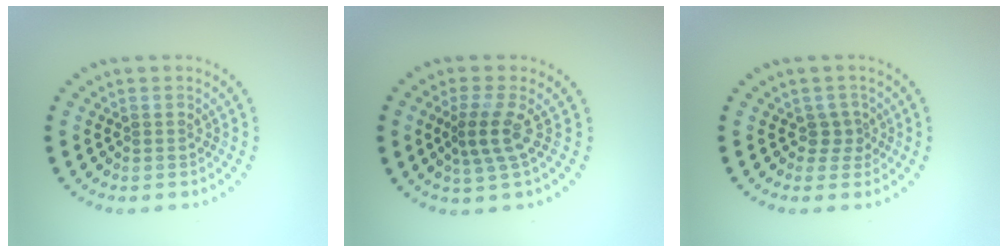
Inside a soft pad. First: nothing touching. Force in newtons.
{"total": 2.9, "press": 2.1, "slide": 1.9}
{"total": 1.7, "press": 1.2, "slide": 1.2}